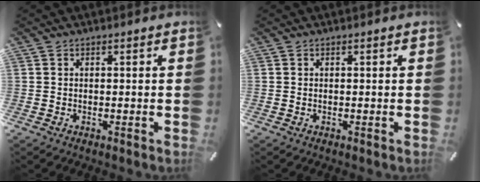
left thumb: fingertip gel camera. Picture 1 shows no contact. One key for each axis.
{"total": 0.0}